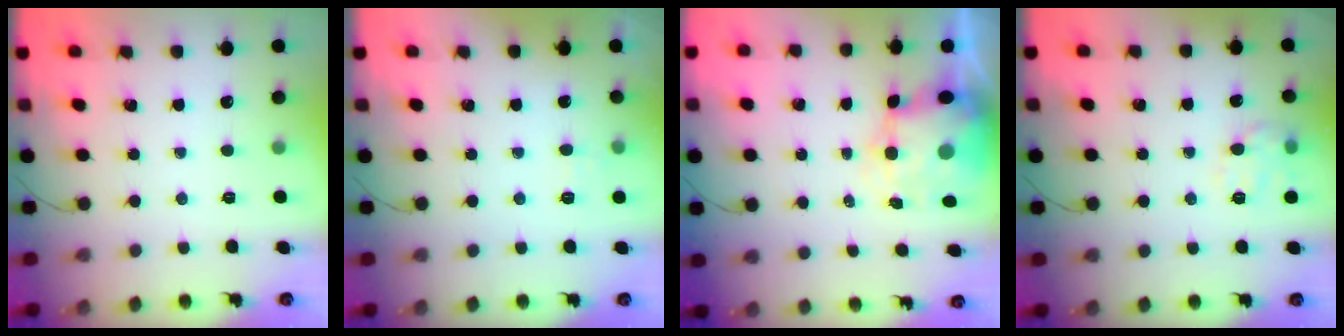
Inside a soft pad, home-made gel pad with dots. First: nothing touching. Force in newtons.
{"total": 2.8, "press": 2.5, "slide": 1.3}
{"total": 6.5, "press": 6.2, "slide": 2.0}
{"total": 9.3, "press": 9.3, "slide": 0.1}